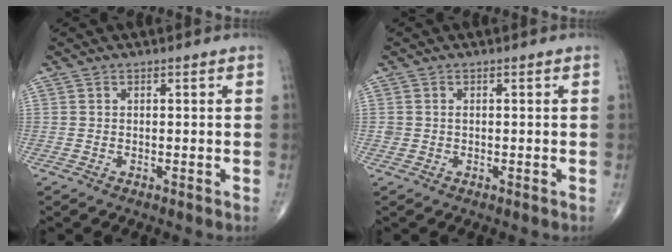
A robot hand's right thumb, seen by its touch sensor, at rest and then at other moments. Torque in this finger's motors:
{"motor_torque": [0.08, -0.23, 0.05, -0.12, -0.02]}